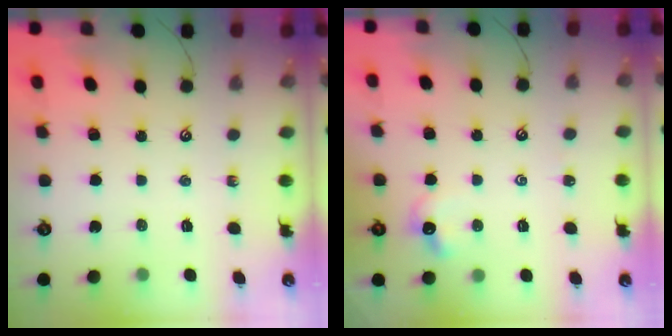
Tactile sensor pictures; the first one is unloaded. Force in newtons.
{"total": 3.3, "press": 3.2, "slide": 0.7}